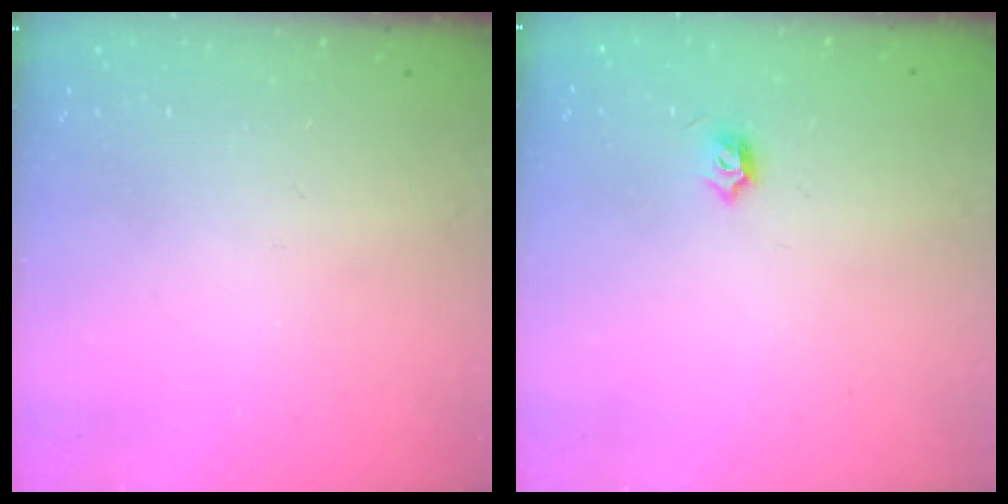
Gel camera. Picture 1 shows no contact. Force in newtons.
{"total": 3.7, "press": 3.6, "slide": 0.9}